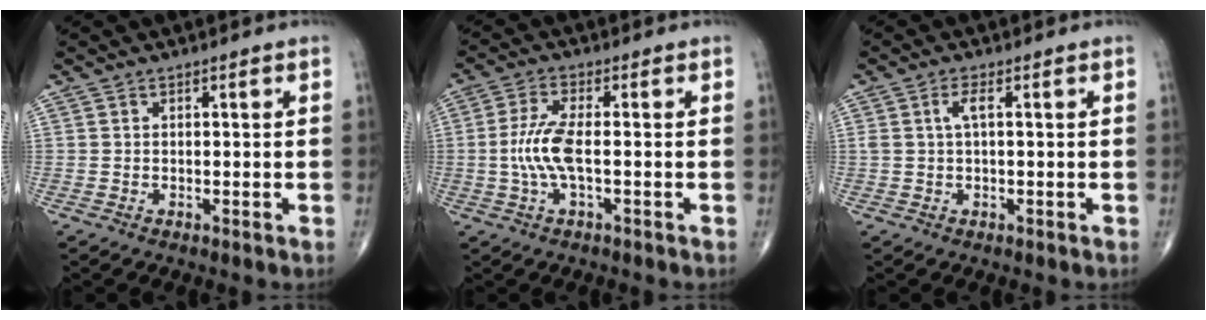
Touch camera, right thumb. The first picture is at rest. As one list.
[{"total": 6.5, "force": [-0.8, 1.7, 6.2], "torque": [-0.155, 0.008, -0.022]}, {"total": 2.2, "force": [0.5, 0.6, 2.1], "torque": [-0.050, 0.008, 0.012]}]